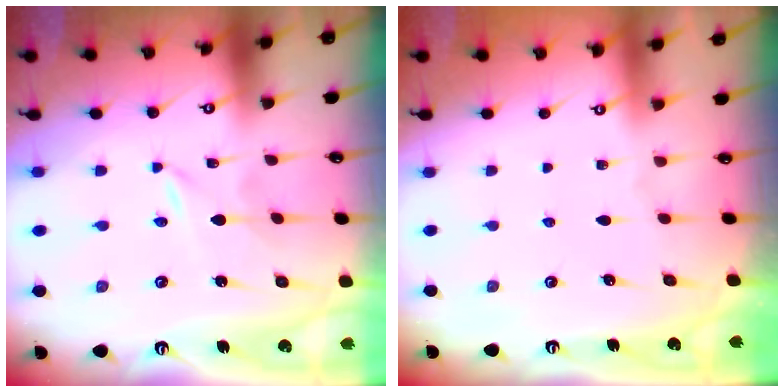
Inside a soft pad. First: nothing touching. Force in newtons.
{"total": 0.0}